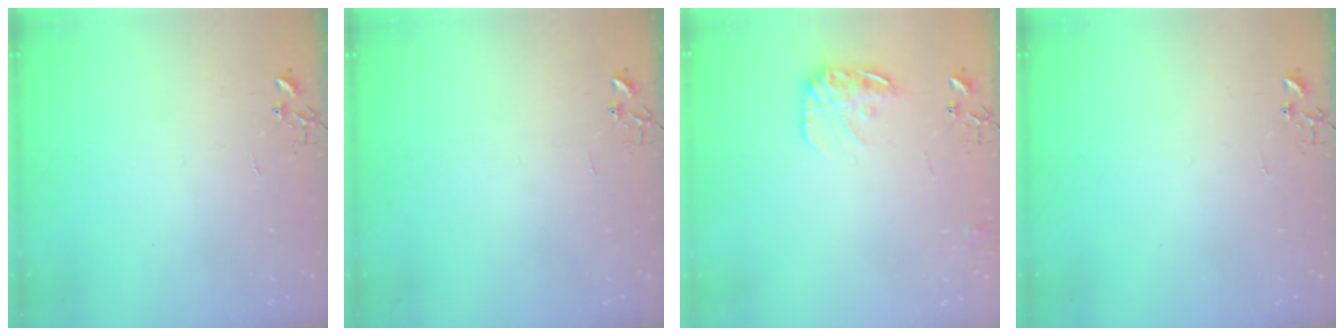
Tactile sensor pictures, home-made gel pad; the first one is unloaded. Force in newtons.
{"total": 0.0}
{"total": 12.1, "press": 12.1, "slide": 0.5}
{"total": 0.0}